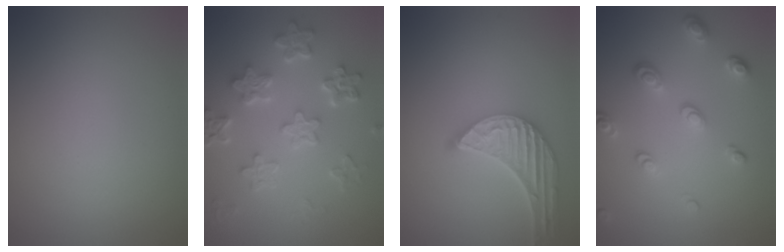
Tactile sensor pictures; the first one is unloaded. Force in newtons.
{"total": 6.1, "press": 4.7, "slide": 3.8}
{"total": 5.3, "press": 4.3, "slide": 3.1}
{"total": 3.4, "press": 2.5, "slide": 2.3}